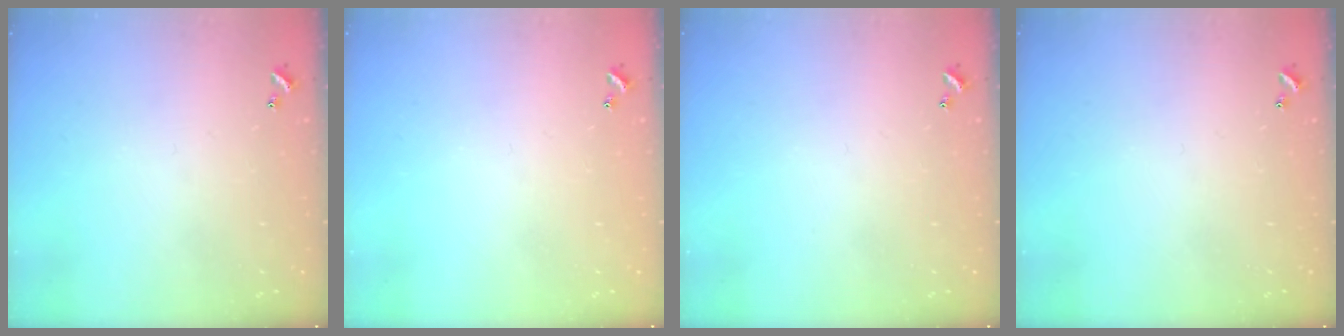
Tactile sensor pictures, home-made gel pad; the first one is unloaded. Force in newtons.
{"total": 0.0}
{"total": 0.0}
{"total": 0.0}